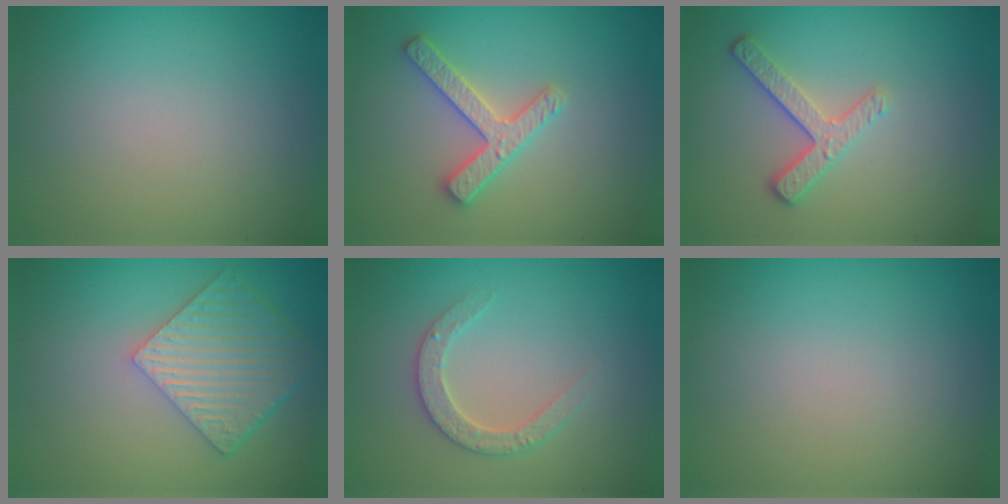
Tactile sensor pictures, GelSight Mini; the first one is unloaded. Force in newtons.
{"total": 2.9, "press": 2.9, "slide": 0.5}
{"total": 2.7, "press": 2.3, "slide": 1.5}
{"total": 6.0, "press": 4.6, "slide": 4.0}
{"total": 2.7, "press": 2.6, "slide": 0.5}
{"total": 0.0}